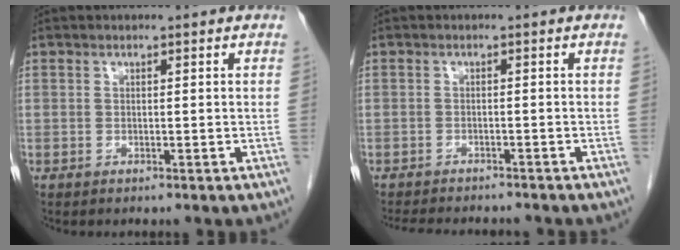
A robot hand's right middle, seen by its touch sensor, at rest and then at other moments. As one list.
[{"total": 9.0, "force": [-8.2, 1.9, 3.2], "torque": [-0.049, -0.008, -0.113]}]